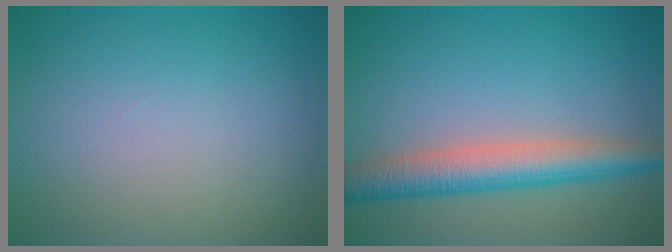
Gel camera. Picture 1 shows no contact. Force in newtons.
{"total": 5.1, "press": 5.1, "slide": 0.2}